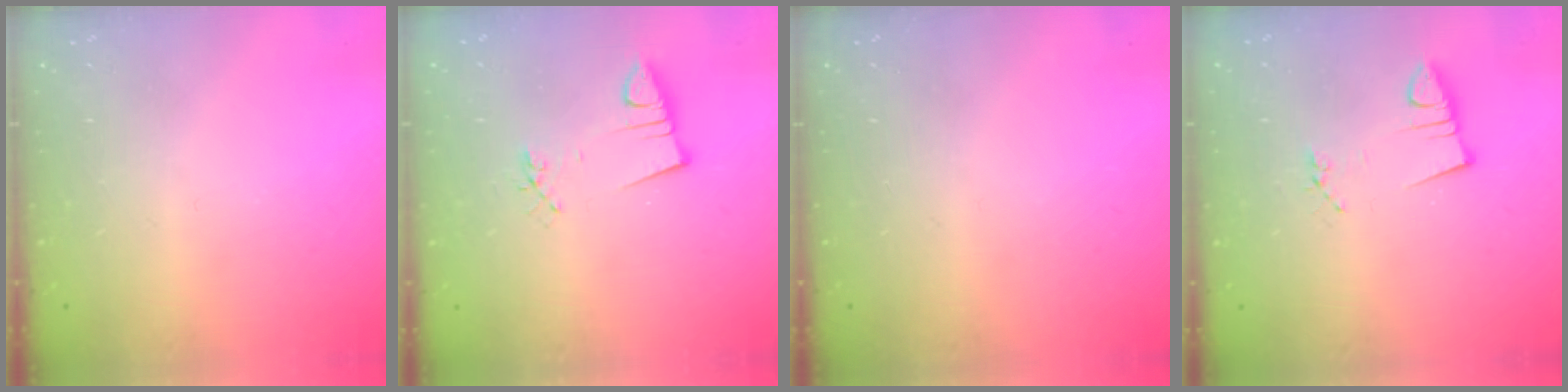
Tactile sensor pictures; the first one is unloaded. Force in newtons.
{"total": 3.4, "press": 2.1, "slide": 2.7}
{"total": 0.0}
{"total": 2.9, "press": 1.4, "slide": 2.5}